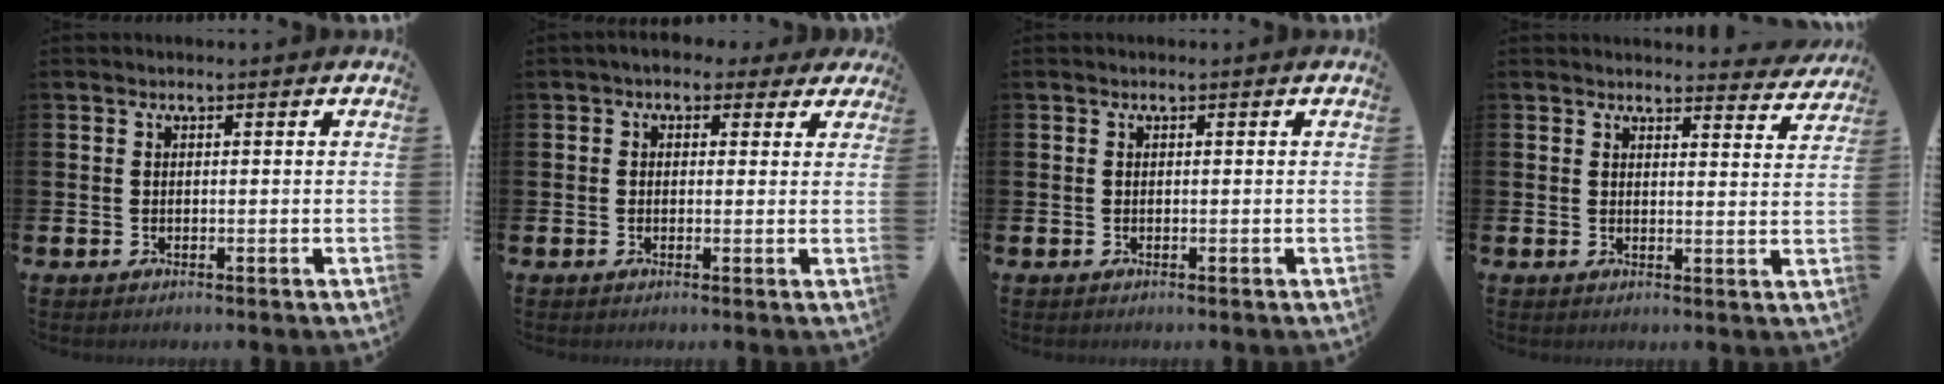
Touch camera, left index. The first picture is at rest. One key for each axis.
{"total": 2.5, "fx": 1.6, "fy": 1.8, "fz": 0.7, "tx": -0.010, "ty": -0.001, "tz": 0.023}
{"total": 0.0}
{"total": 3.3, "fx": 3.3, "fy": 0.4, "fz": 0.2, "tx": 0.008, "ty": -0.025, "tz": 0.055}